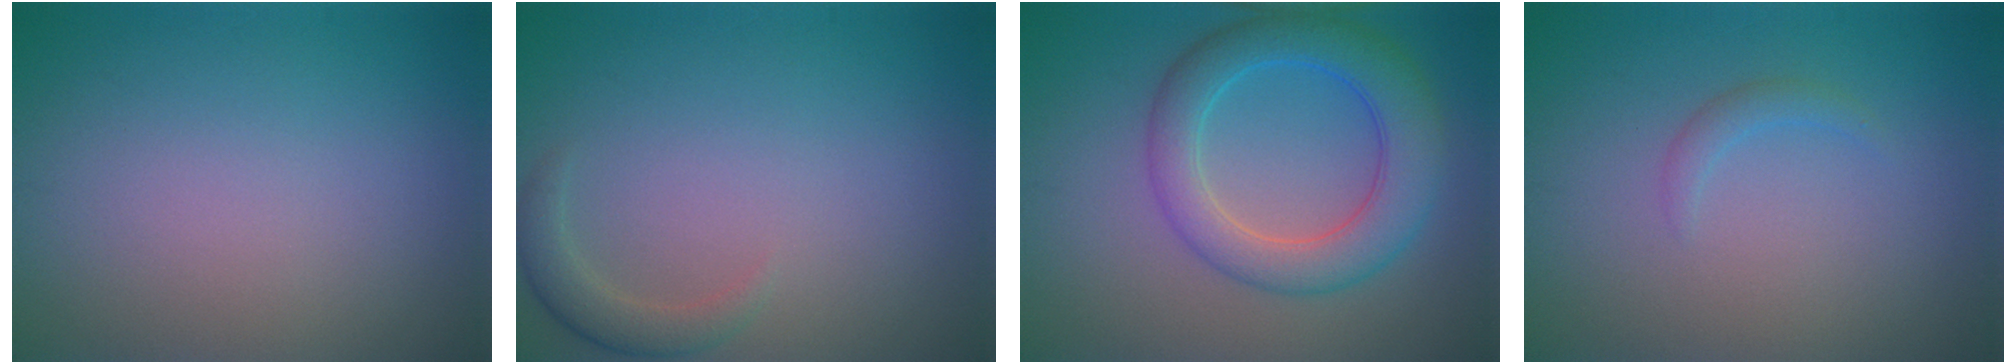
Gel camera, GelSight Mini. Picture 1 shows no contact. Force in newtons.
{"total": 1.9, "press": 1.9, "slide": 0.3}
{"total": 6.2, "press": 6.2, "slide": 0.2}
{"total": 1.0, "press": 1.0, "slide": 0.1}